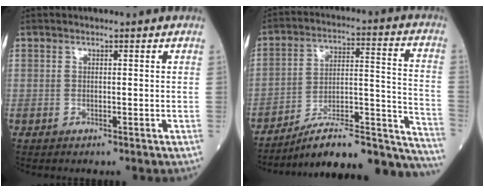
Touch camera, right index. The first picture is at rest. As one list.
[{"total": 22.9, "force": [-20.8, 2.6, 9.2], "torque": [-0.068, 0.042, -0.306]}]